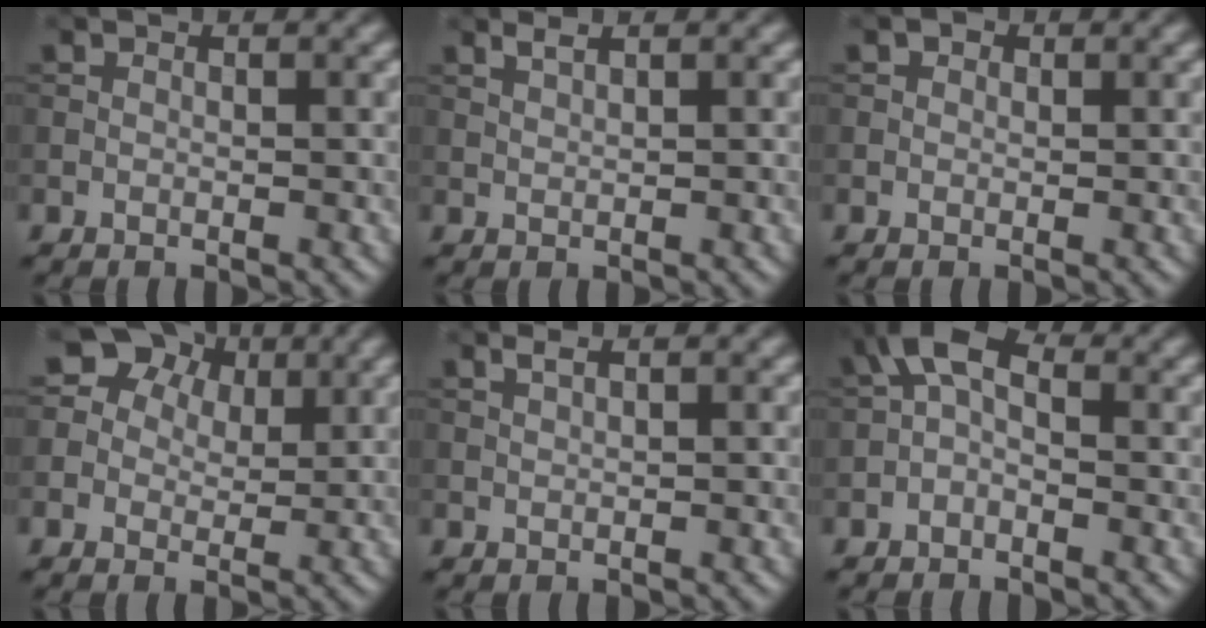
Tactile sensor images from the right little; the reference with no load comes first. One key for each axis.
{"total": 1.2, "fx": 0.9, "fy": 0.2, "fz": 0.7, "tx": -0.009, "ty": 0.002, "tz": 0.013}
{"total": 0.7, "fx": 0.3, "fy": 0.6, "fz": 0.4, "tx": -0.005, "ty": -0.003, "tz": -0.001}
{"total": 9.0, "fx": 4.2, "fy": 6.9, "fz": 3.9, "tx": -0.066, "ty": 0.033, "tz": 0.040}
{"total": 0.8, "fx": 0.6, "fy": 0.1, "fz": 0.6, "tx": -0.011, "ty": 0.002, "tz": 0.010}
{"total": 4.0, "fx": 0.0, "fy": 2.2, "fz": 3.3, "tx": -0.063, "ty": 0.019, "tz": -0.015}